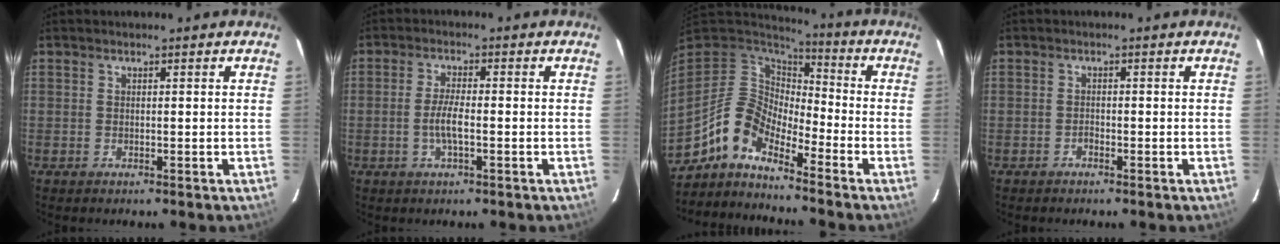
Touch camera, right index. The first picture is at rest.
{"total": 4.2, "force": [-1.2, 0.8, 3.9], "torque": [-0.079, -0.001, -0.024]}
{"total": 9.0, "force": [-7.2, 3.5, 4.2], "torque": [-0.078, 0.016, -0.154]}
{"total": 0.8, "force": [-0.7, 0.3, 0.1], "torque": [-0.002, 0.001, -0.016]}